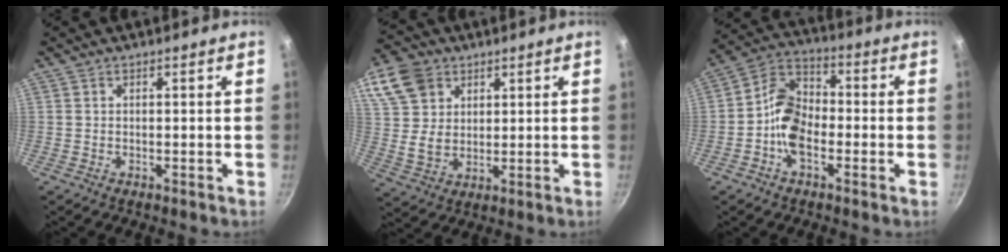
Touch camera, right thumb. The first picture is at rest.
{"total": 14.0, "force": [6.8, 10.5, 6.2], "torque": [-0.114, -0.008, 0.133]}
{"total": 9.5, "force": [-2.6, 6.1, 6.9], "torque": [-0.104, 0.039, -0.066]}